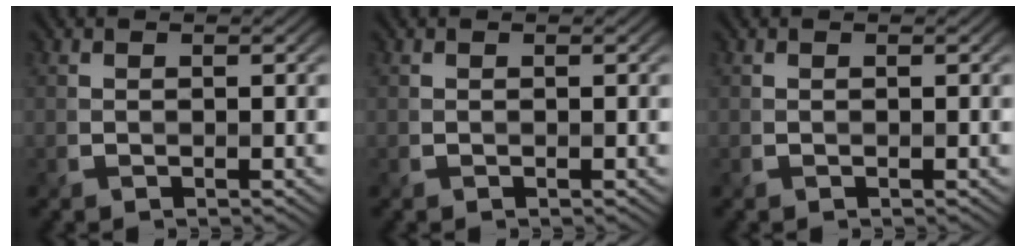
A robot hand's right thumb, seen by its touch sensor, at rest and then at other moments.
{"total": 0.0}
{"total": 0.0}